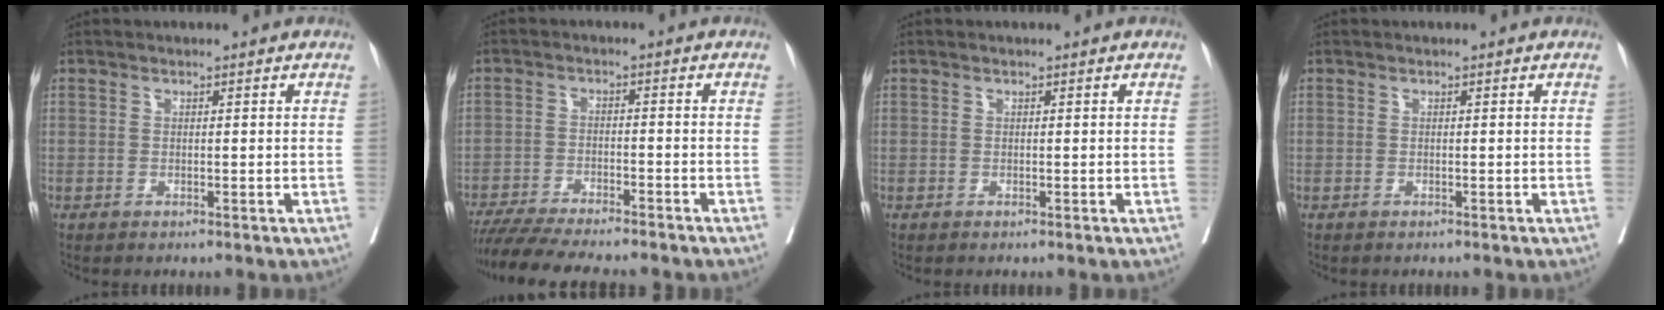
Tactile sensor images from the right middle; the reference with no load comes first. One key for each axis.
{"total": 14.0, "fx": -12.4, "fy": 1.4, "fz": 6.4, "tx": -0.096, "ty": -0.018, "tz": -0.184}
{"total": 0.0}
{"total": 0.0}